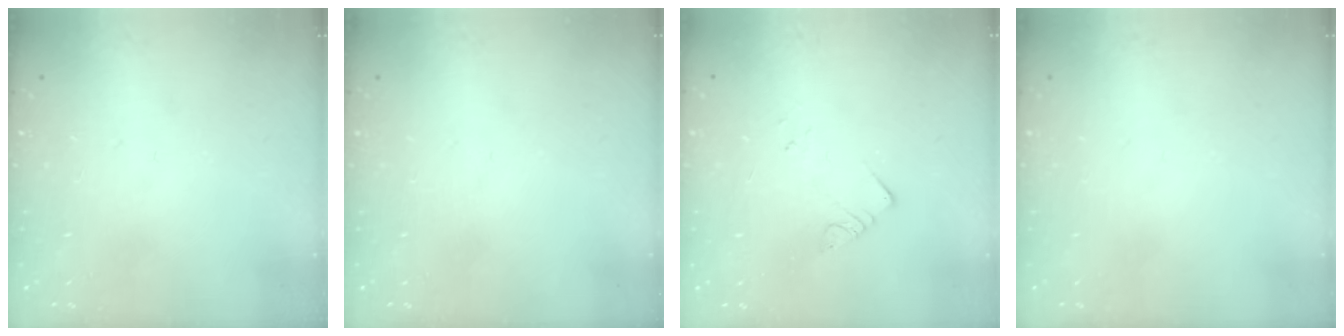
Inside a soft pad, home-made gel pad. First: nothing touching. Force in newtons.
{"total": 0.0}
{"total": 2.9, "press": 2.9, "slide": 0.2}
{"total": 0.0}